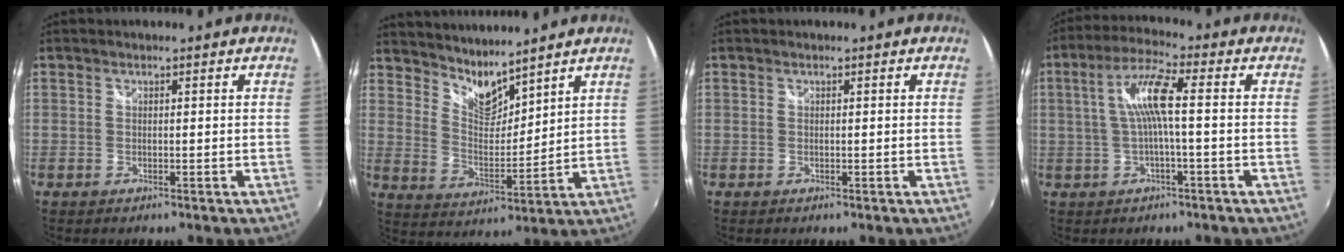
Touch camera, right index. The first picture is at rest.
{"total": 7.7, "force": [7.0, 1.6, 2.6], "torque": [-0.038, -0.012, 0.133]}
{"total": 0.0}
{"total": 7.5, "force": [0.0, 0.5, 7.5], "torque": [-0.152, 0.012, 0.004]}